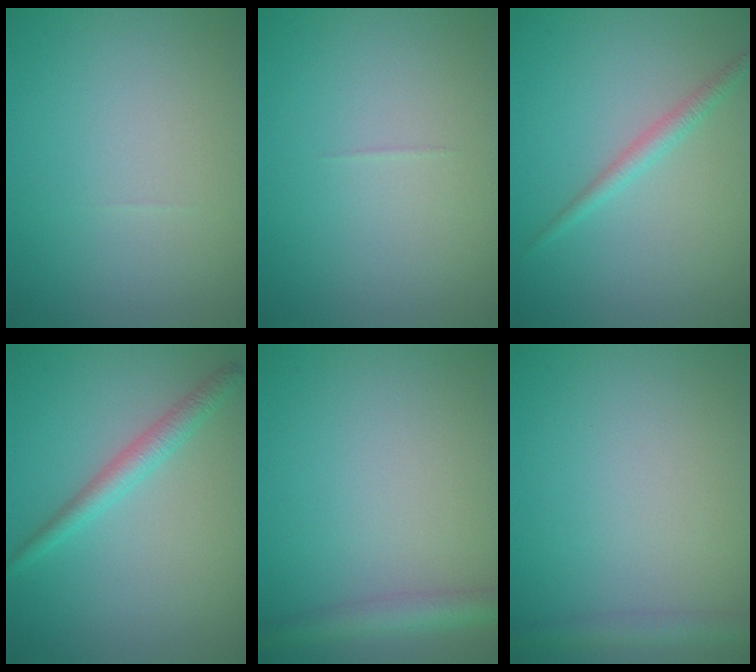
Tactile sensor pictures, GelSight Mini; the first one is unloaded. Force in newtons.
{"total": 0.0}
{"total": 1.6, "press": 1.6, "slide": 0.1}
{"total": 2.2, "press": 2.2, "slide": 0.1}
{"total": 2.9, "press": 2.9, "slide": 0.1}
{"total": 2.1, "press": 2.1, "slide": 0.1}